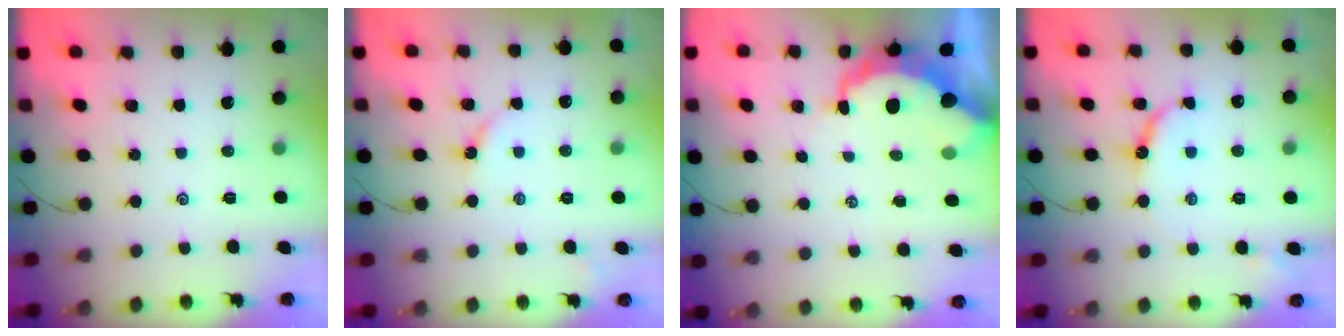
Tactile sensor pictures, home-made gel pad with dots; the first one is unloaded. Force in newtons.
{"total": 2.9, "press": 2.9, "slide": 0.5}
{"total": 8.3, "press": 8.2, "slide": 1.0}
{"total": 8.0, "press": 7.9, "slide": 0.4}